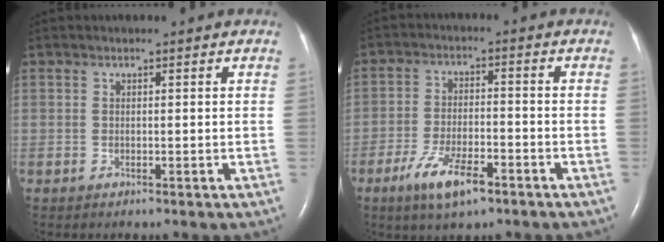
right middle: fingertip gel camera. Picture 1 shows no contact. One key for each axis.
{"total": 7.8, "fx": -4.7, "fy": 2.2, "fz": 5.8, "tx": -0.118, "ty": -0.010, "tz": -0.081}